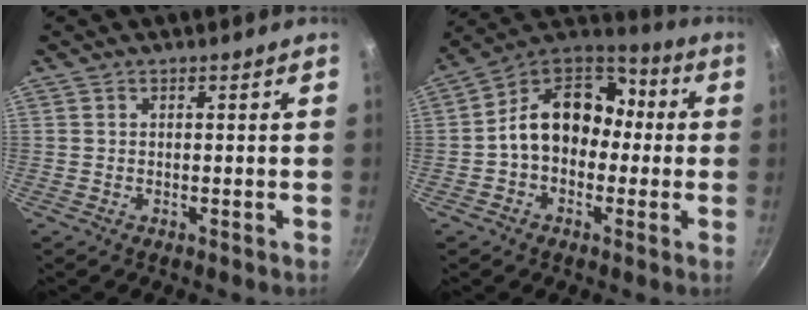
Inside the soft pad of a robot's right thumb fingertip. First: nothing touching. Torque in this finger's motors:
{"motor_torque": [0.48, 1.91, 0.97, -0.77, 0.09]}